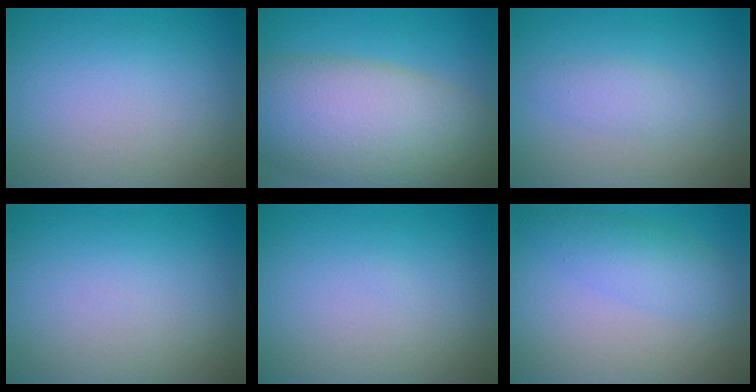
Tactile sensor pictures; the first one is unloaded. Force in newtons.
{"total": 12.0, "press": 12.0, "slide": 0.6}
{"total": 1.6, "press": 1.6, "slide": 0.1}
{"total": 0.0}
{"total": 0.0}
{"total": 2.9, "press": 2.9, "slide": 0.0}